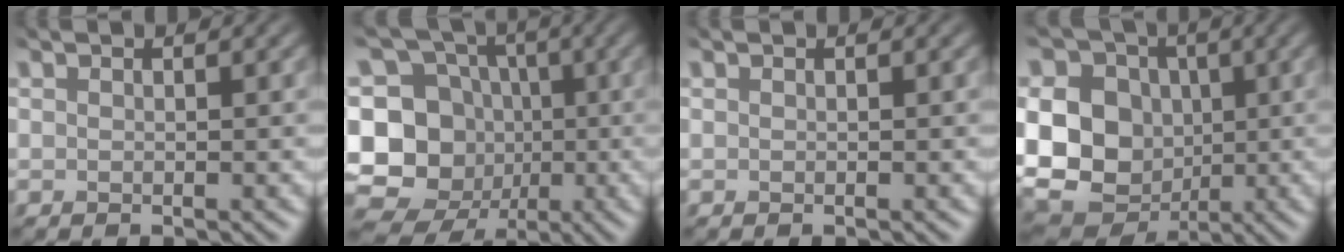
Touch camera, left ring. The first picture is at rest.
{"total": 14.3, "force": [-3.1, 13.0, 5.3], "torque": [-0.128, 0.018, -0.062]}
{"total": 0.0}
{"total": 14.4, "force": [-0.9, 12.2, 7.7], "torque": [-0.136, 0.000, -0.041]}